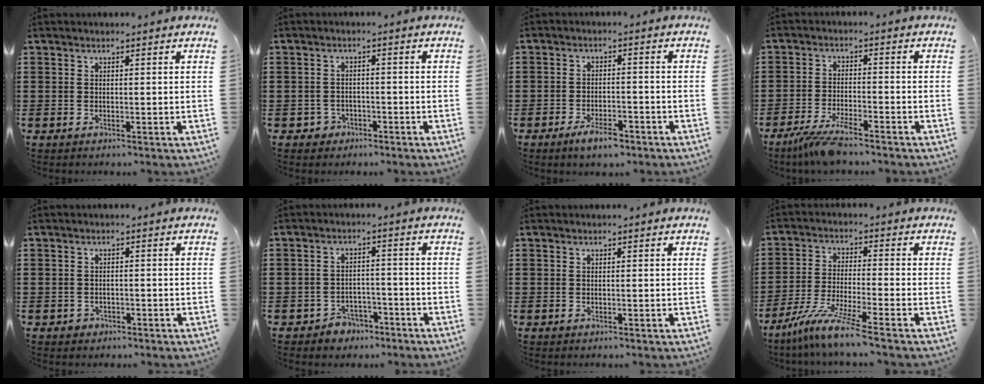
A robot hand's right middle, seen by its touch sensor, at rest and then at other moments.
{"total": 2.1, "force": [-1.7, 1.2, 0.1], "torque": [-0.010, 0.001, -0.039]}
{"total": 4.0, "force": [-3.2, 1.4, 1.9], "torque": [-0.030, 0.010, -0.060]}
{"total": 4.6, "force": [-3.9, 0.3, 2.4], "torque": [-0.068, -0.015, -0.080]}
{"total": 1.2, "force": [-0.9, 0.9, 0.1], "torque": [-0.006, 0.002, -0.020]}
{"total": 3.4, "force": [-3.1, 1.4, 0.2], "torque": [-0.011, 0.007, -0.065]}
{"total": 0.0}
{"total": 7.7, "force": [-6.4, -0.5, 4.3], "torque": [-0.093, -0.017, -0.126]}